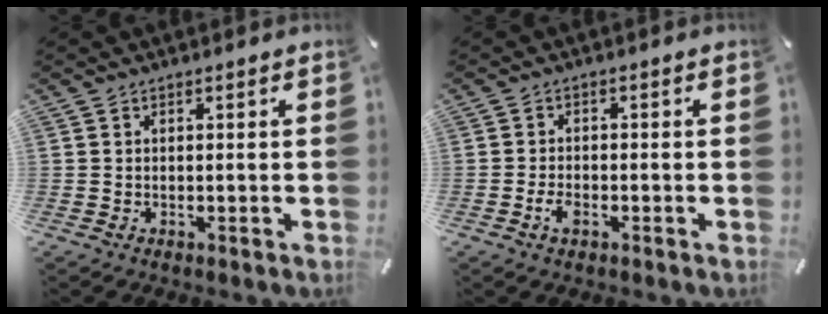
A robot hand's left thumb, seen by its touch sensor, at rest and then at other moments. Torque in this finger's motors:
{"motor_torque": [-0.01, 0.01, 0.06, 0.09, 0.01]}